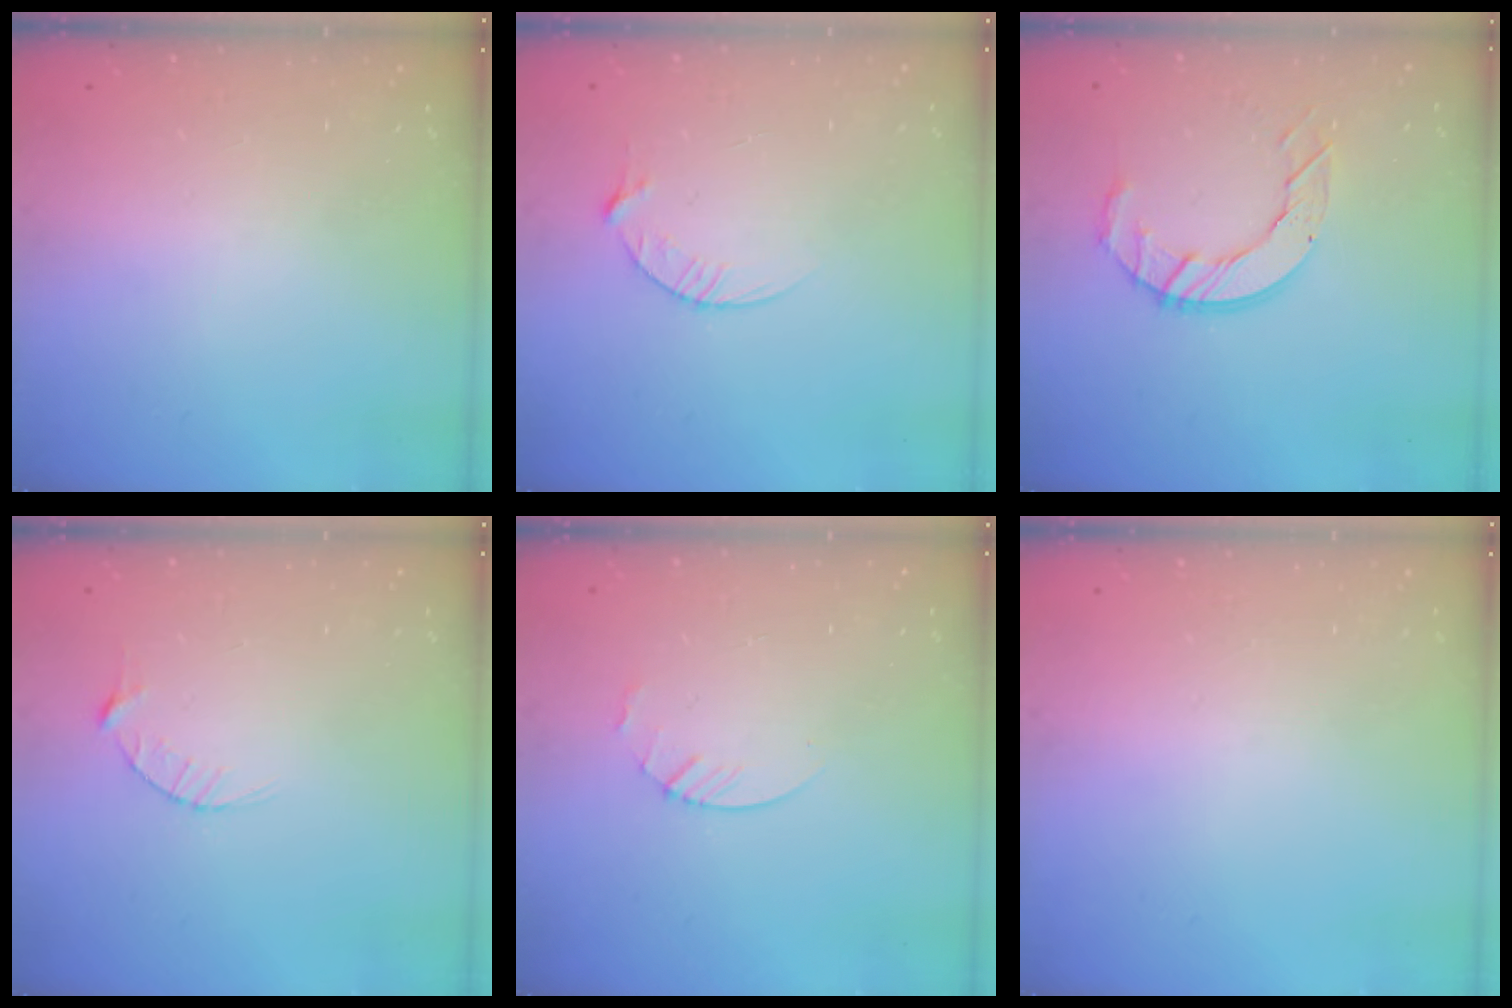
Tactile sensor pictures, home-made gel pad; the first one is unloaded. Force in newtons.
{"total": 4.5, "press": 4.5, "slide": 0.5}
{"total": 9.1, "press": 9.1, "slide": 0.9}
{"total": 2.9, "press": 2.9, "slide": 0.4}
{"total": 3.0, "press": 2.9, "slide": 0.3}
{"total": 0.0}